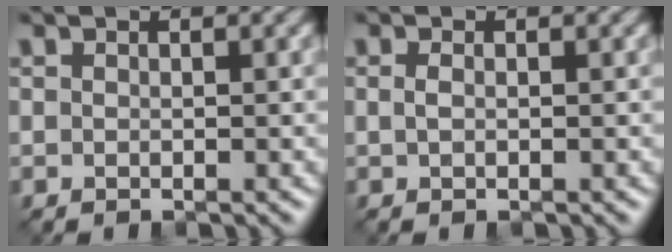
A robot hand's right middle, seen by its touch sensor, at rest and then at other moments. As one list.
[{"total": 0.6, "force": [0.1, 0.2, 0.5], "torque": [-0.015, 0.005, 0.003]}]